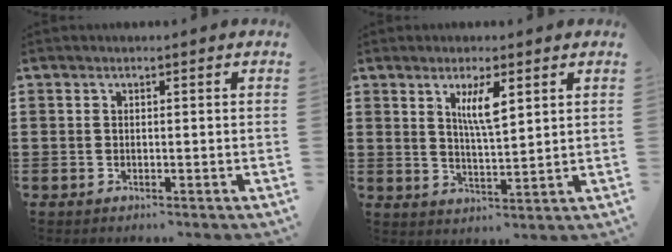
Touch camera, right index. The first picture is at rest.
{"total": 5.1, "force": [2.3, 1.3, 4.3], "torque": [-0.084, 0.002, 0.036]}